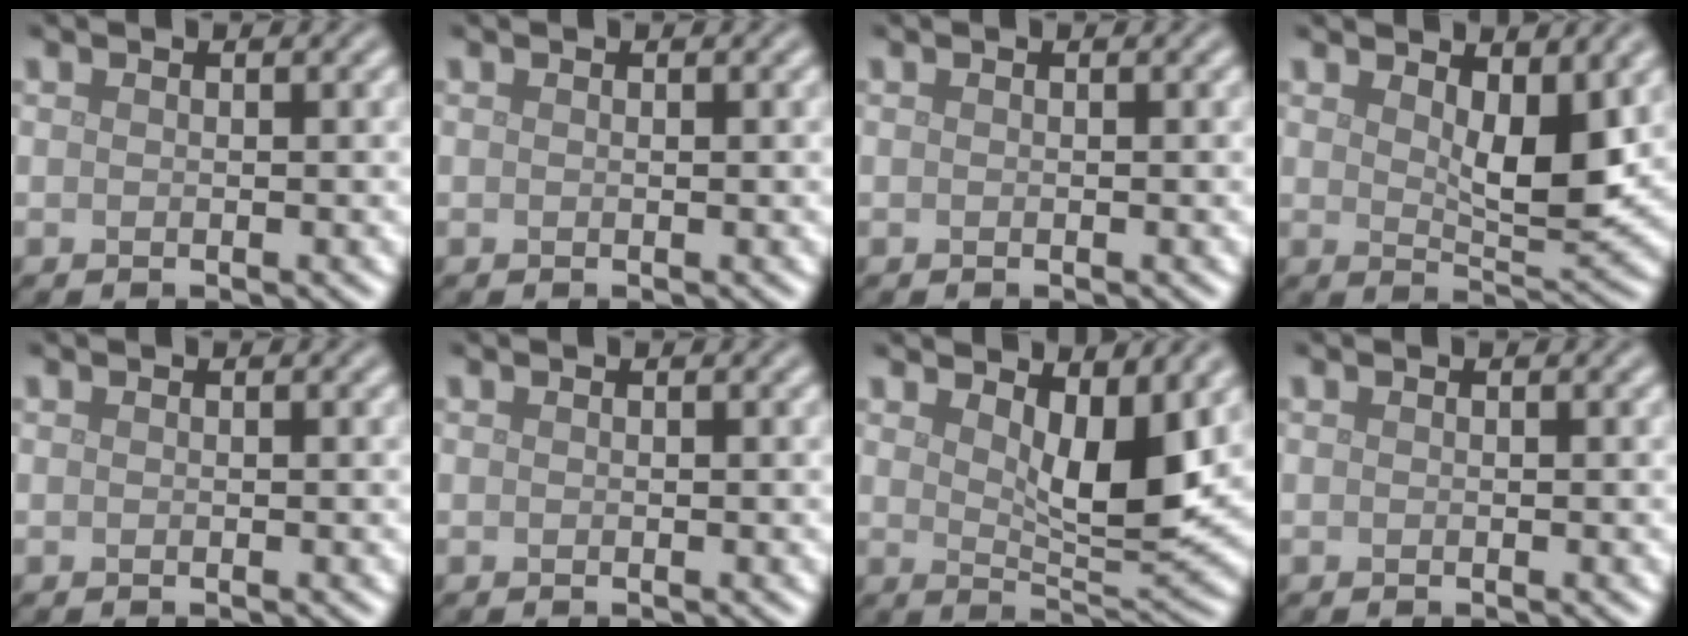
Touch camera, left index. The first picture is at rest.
{"total": 0.0}
{"total": 0.0}
{"total": 5.0, "force": [1.9, 2.0, 4.1], "torque": [-0.067, -0.007, 0.037]}
{"total": 0.0}
{"total": 0.0}
{"total": 5.8, "force": [2.5, 2.1, 4.8], "torque": [-0.072, -0.012, 0.045]}
{"total": 0.0}